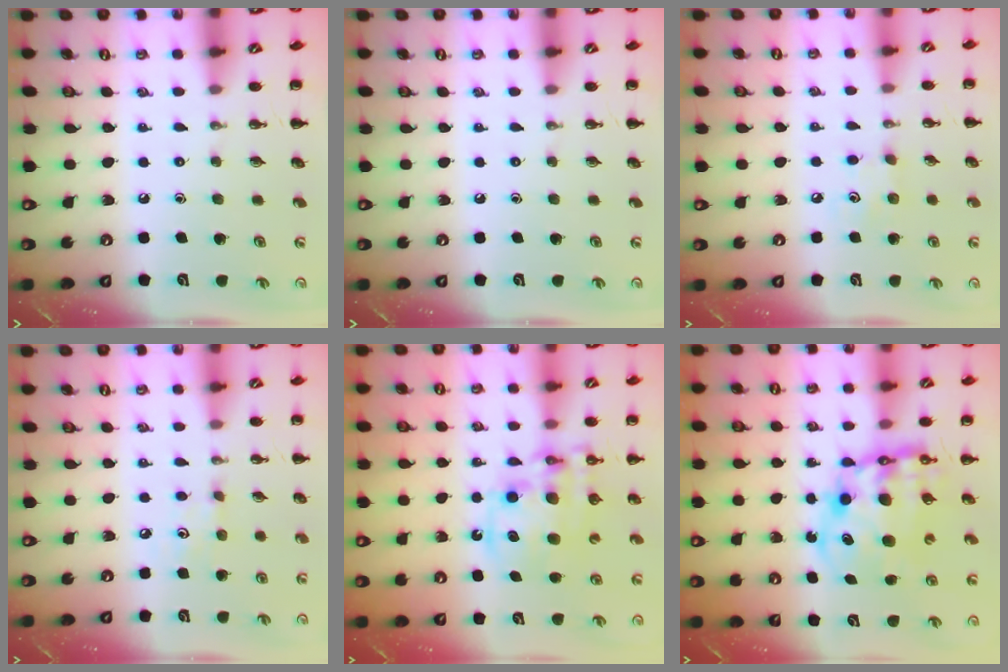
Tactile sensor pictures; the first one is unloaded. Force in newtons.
{"total": 0.0}
{"total": 4.7, "press": 4.5, "slide": 1.3}
{"total": 4.3, "press": 4.0, "slide": 1.4}
{"total": 13.1, "press": 12.8, "slide": 2.8}
{"total": 10.7, "press": 10.4, "slide": 2.5}